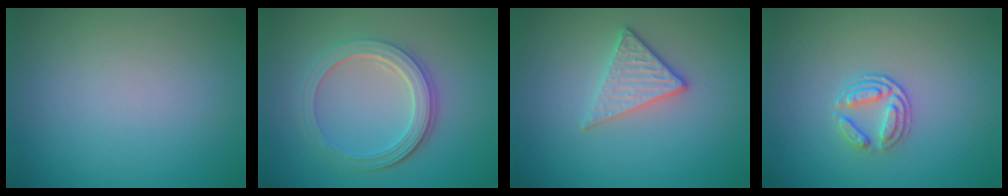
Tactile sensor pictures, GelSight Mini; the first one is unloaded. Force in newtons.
{"total": 4.7, "press": 3.6, "slide": 2.9}
{"total": 2.7, "press": 2.5, "slide": 1.1}
{"total": 2.4, "press": 1.9, "slide": 1.5}